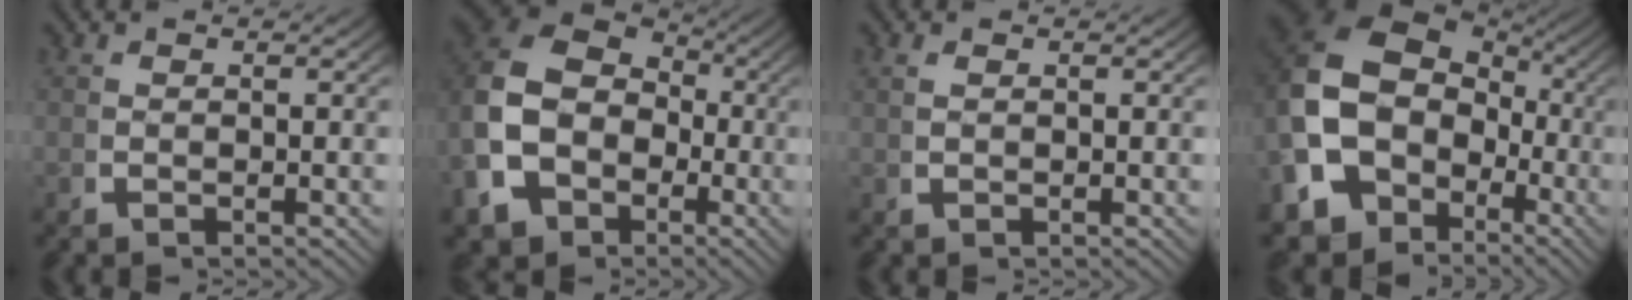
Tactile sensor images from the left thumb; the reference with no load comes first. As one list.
[{"total": 12.7, "force": [0.4, 10.2, 7.6], "torque": [-0.181, -0.027, 0.013]}, {"total": 0.6, "force": [0.5, 0.0, 0.3], "torque": [-0.009, 0.000, 0.014]}, {"total": 15.9, "force": [-1.1, 12.2, 10.1], "torque": [-0.228, -0.052, -0.004]}]